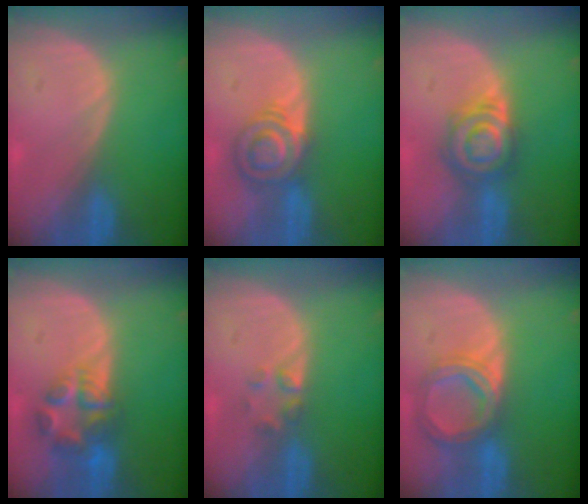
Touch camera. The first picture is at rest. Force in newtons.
{"total": 6.1, "press": 6.0, "slide": 1.1}
{"total": 6.9, "press": 6.5, "slide": 2.5}
{"total": 6.8, "press": 6.2, "slide": 2.9}
{"total": 2.0, "press": 2.0, "slide": 0.2}
{"total": 6.6, "press": 6.1, "slide": 2.5}